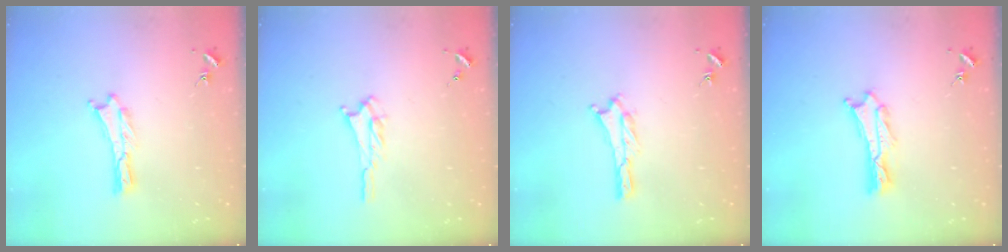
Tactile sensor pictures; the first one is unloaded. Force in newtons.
{"total": 1.7, "press": 1.6, "slide": 0.3}
{"total": 1.2, "press": 1.1, "slide": 0.2}
{"total": 1.2, "press": 1.2, "slide": 0.2}